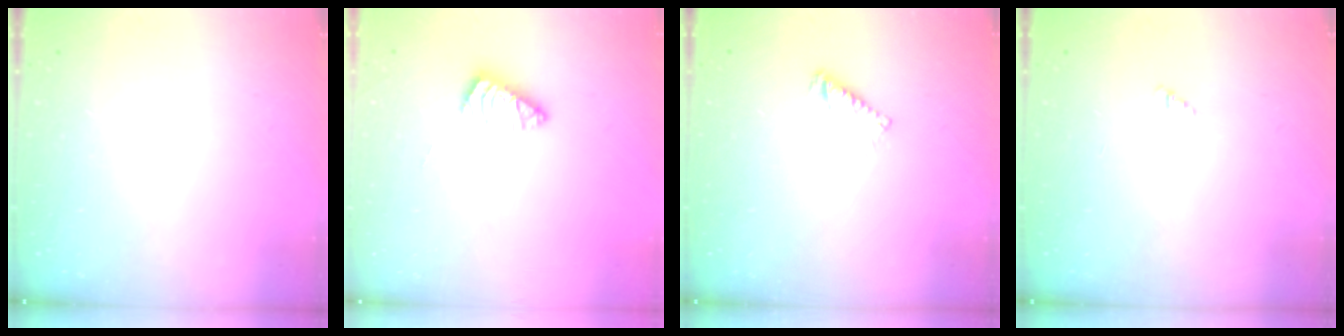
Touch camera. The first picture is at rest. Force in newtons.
{"total": 2.2, "press": 2.2, "slide": 0.4}
{"total": 3.7, "press": 3.7, "slide": 0.3}
{"total": 1.2, "press": 1.1, "slide": 0.3}